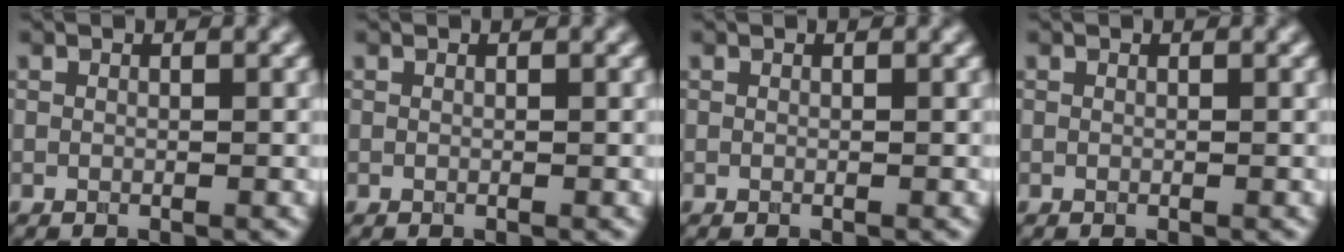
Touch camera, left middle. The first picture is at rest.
{"total": 0.0}
{"total": 0.0}
{"total": 0.0}